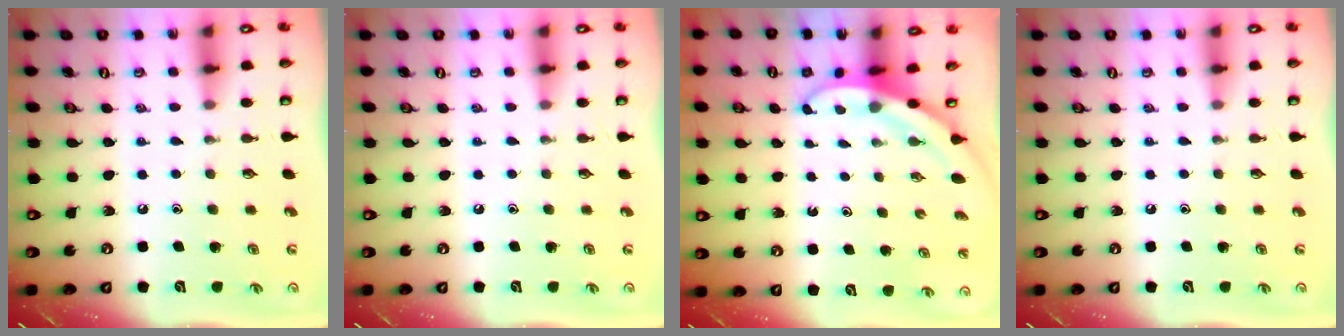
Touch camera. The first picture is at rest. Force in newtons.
{"total": 0.0}
{"total": 3.3, "press": 3.3, "slide": 0.1}
{"total": 0.0}